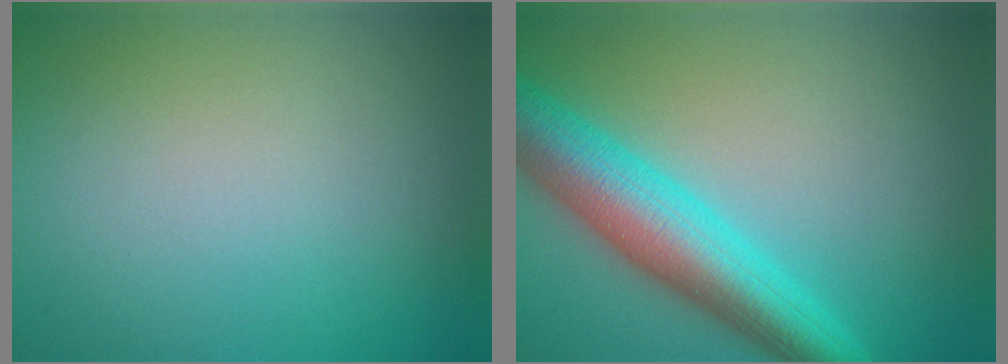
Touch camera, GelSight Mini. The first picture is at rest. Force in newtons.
{"total": 7.7, "press": 7.7, "slide": 0.2}